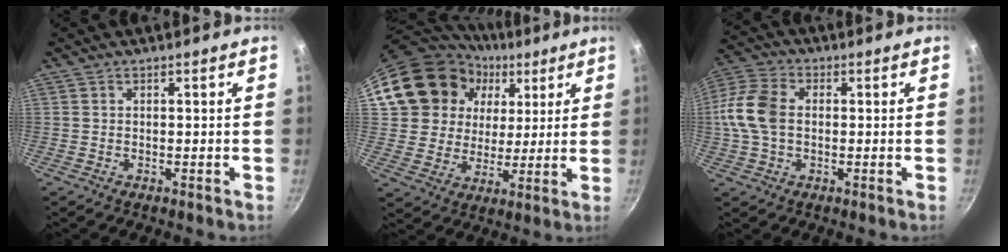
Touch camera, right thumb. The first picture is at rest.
{"total": 19.6, "force": [8.8, 15.5, 8.2], "torque": [-0.141, 0.000, 0.160]}
{"total": 10.8, "force": [0.2, 7.2, 8.1], "torque": [-0.162, 0.023, -0.011]}